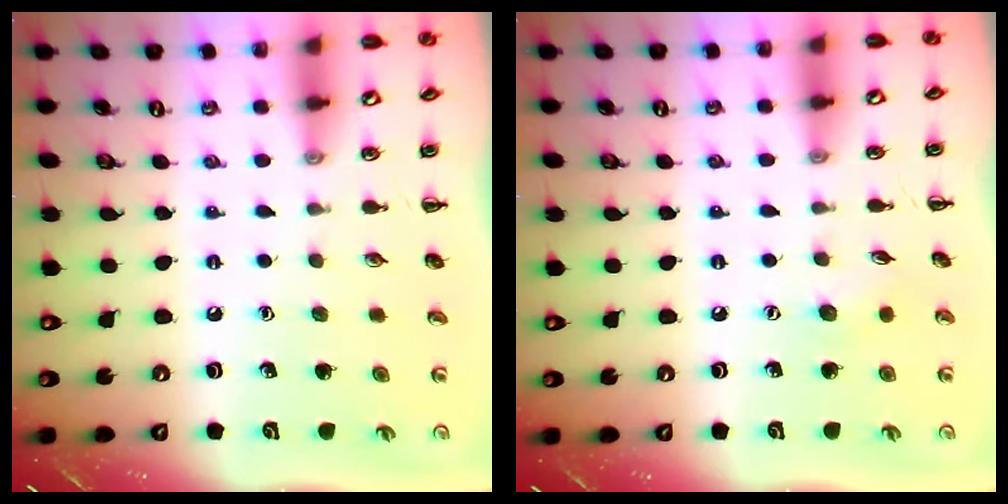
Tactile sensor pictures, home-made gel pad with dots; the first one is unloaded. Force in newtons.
{"total": 4.7, "press": 4.6, "slide": 1.0}